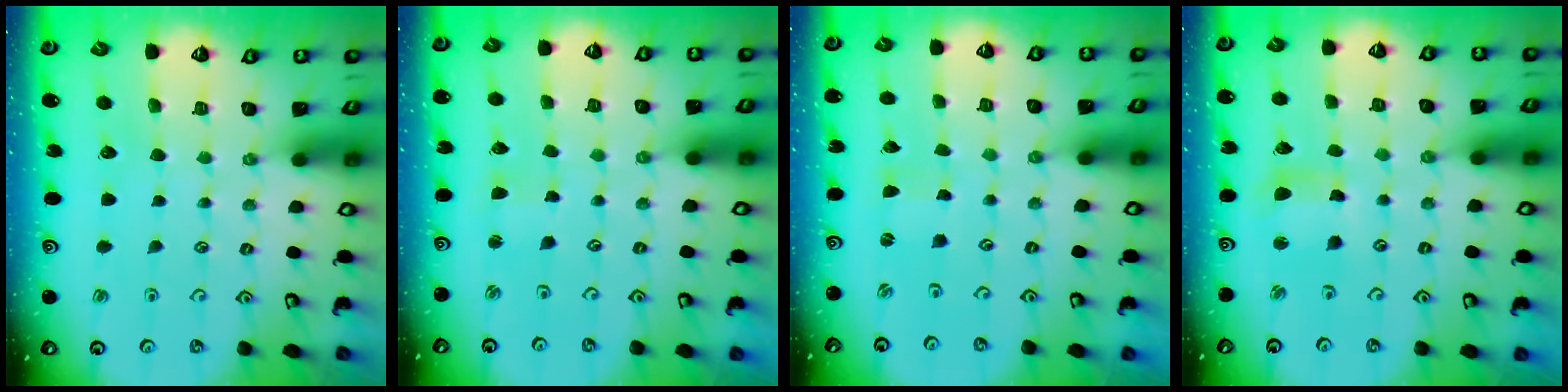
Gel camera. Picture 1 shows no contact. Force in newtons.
{"total": 2.7, "press": 2.7, "slide": 0.2}
{"total": 0.0}
{"total": 6.2, "press": 6.1, "slide": 0.8}